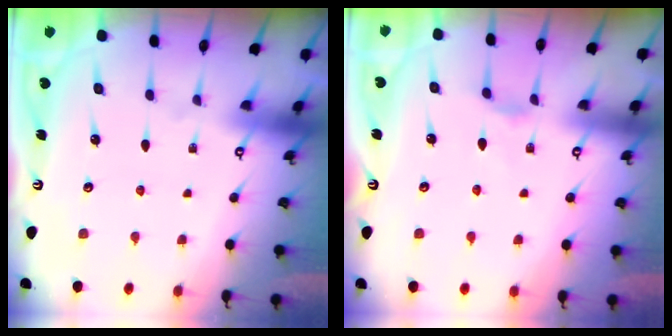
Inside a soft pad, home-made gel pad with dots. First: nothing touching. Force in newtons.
{"total": 1.6, "press": 1.5, "slide": 0.4}